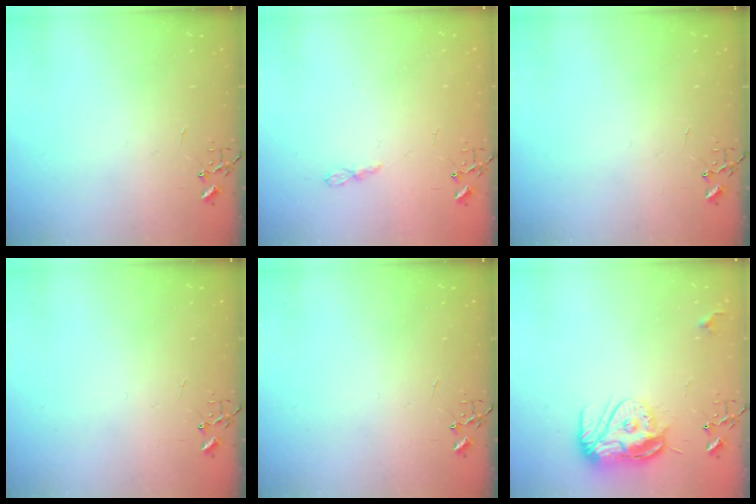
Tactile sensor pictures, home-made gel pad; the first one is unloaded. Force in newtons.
{"total": 4.8, "press": 4.7, "slide": 0.6}
{"total": 0.0}
{"total": 0.0}
{"total": 0.0}
{"total": 12.4, "press": 12.4, "slide": 1.4}